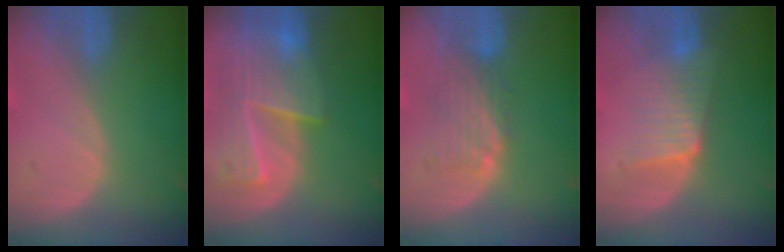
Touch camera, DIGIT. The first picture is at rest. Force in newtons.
{"total": 9.3, "press": 8.3, "slide": 4.2}
{"total": 5.0, "press": 4.2, "slide": 2.7}
{"total": 5.8, "press": 5.5, "slide": 1.7}